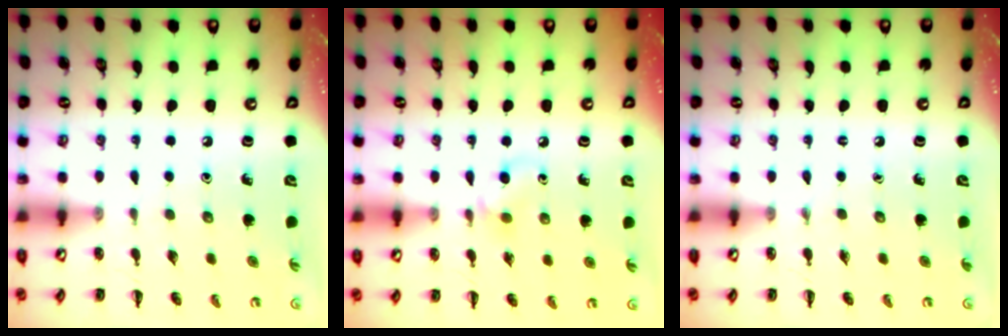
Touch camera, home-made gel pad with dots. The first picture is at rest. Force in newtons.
{"total": 5.8, "press": 5.5, "slide": 1.9}
{"total": 0.0}